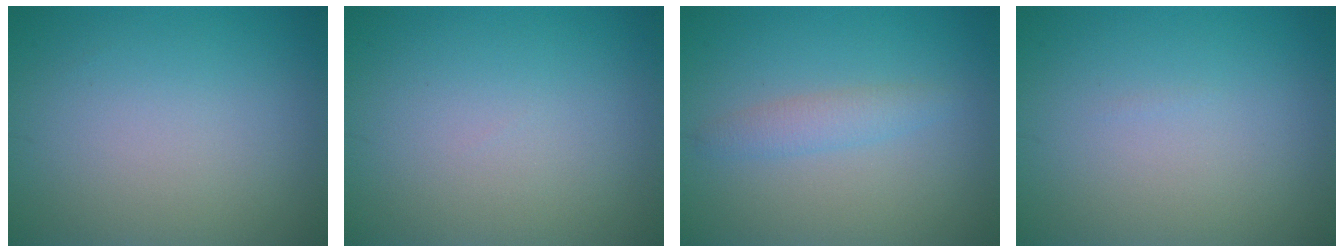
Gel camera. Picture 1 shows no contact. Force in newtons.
{"total": 0.0}
{"total": 1.8, "press": 1.8, "slide": 0.1}
{"total": 0.0}